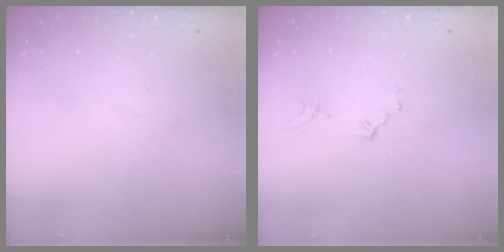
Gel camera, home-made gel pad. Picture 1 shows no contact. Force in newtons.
{"total": 3.0, "press": 2.2, "slide": 2.0}